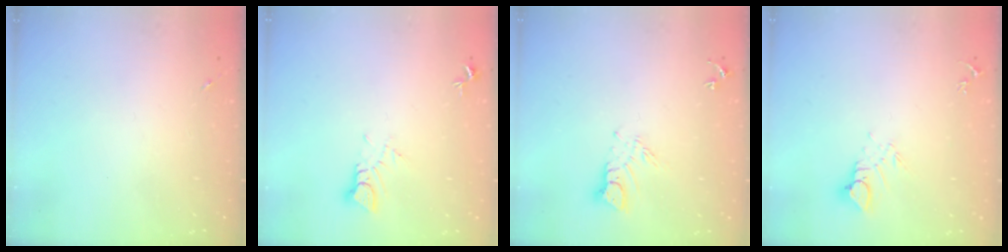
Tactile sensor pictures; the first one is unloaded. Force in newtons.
{"total": 3.8, "press": 3.8, "slide": 0.4}
{"total": 6.7, "press": 6.7, "slide": 0.6}
{"total": 5.0, "press": 5.0, "slide": 0.3}